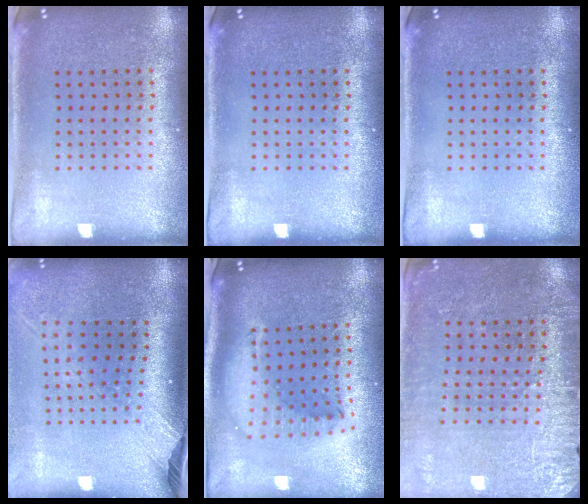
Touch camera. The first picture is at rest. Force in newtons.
{"total": 0.0}
{"total": 0.0}
{"total": 2.6, "press": 2.0, "slide": 1.7}
{"total": 2.1, "press": 1.7, "slide": 1.3}
{"total": 3.0, "press": 2.9, "slide": 0.6}